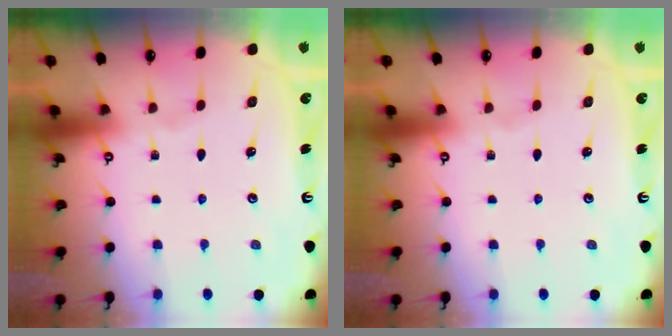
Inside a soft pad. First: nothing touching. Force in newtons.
{"total": 0.0}